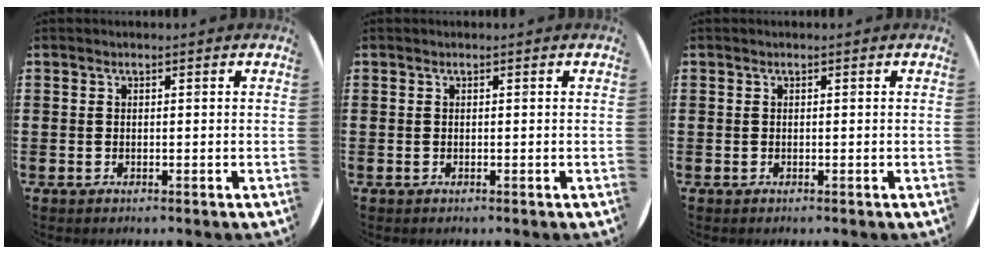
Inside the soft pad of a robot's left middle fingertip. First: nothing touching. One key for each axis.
{"total": 0.0}
{"total": 0.0}